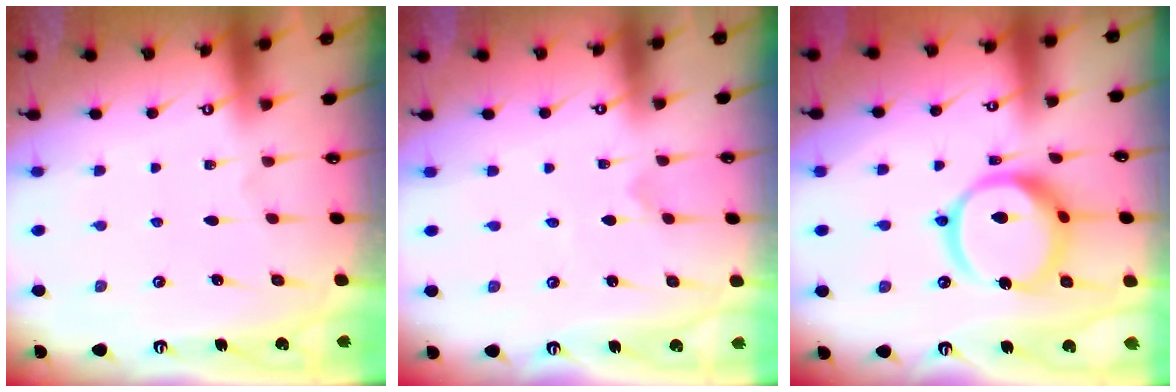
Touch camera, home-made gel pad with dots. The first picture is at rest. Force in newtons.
{"total": 0.0}
{"total": 16.2, "press": 16.0, "slide": 1.9}